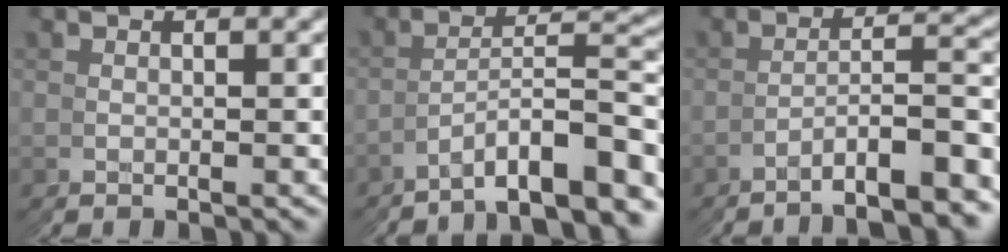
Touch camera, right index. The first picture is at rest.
{"total": 5.4, "force": [-3.8, -1.1, 3.7], "torque": [-0.054, 0.014, -0.067]}
{"total": 5.4, "force": [-4.6, -1.7, 2.1], "torque": [-0.027, 0.016, -0.080]}